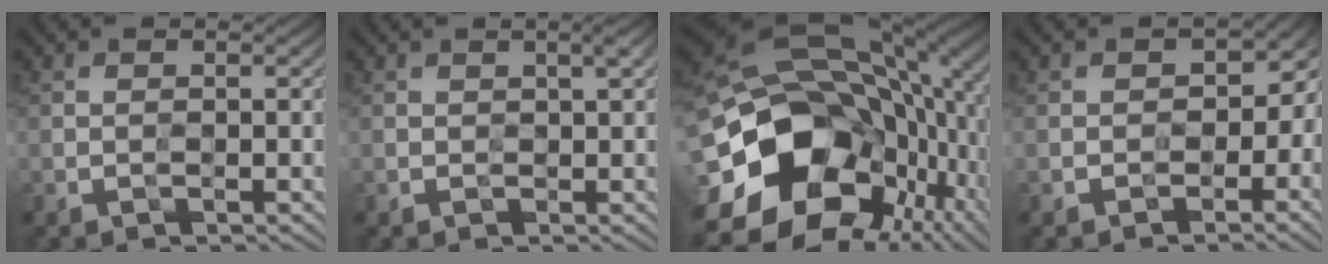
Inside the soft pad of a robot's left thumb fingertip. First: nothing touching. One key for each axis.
{"total": 0.5, "fx": 0.5, "fy": 0.0, "fz": 0.1, "tx": 0.000, "ty": -0.001, "tz": 0.011}
{"total": 19.5, "fx": -2.7, "fy": 14.9, "fz": 12.3, "tx": -0.269, "ty": -0.033, "tz": -0.019}
{"total": 3.2, "fx": -1.2, "fy": 2.6, "fz": 1.4, "tx": -0.003, "ty": -0.009, "tz": -0.021}